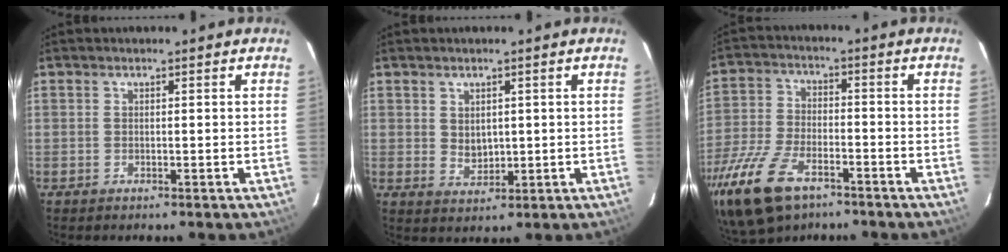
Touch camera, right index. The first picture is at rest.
{"total": 3.5, "force": [0.9, 2.7, 2.1], "torque": [-0.032, 0.000, 0.023]}
{"total": 18.5, "force": [-11.5, 9.1, 11.2], "torque": [-0.274, -0.037, -0.216]}